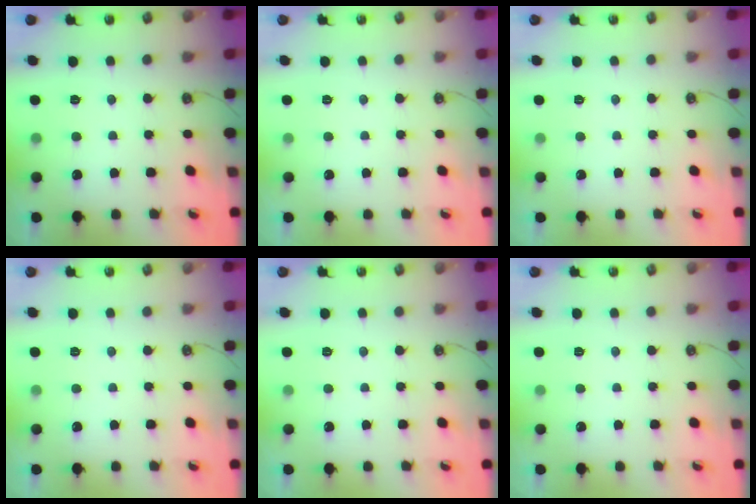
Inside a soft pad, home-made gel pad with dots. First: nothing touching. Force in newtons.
{"total": 0.0}
{"total": 0.0}
{"total": 0.0}
{"total": 0.0}
{"total": 0.0}